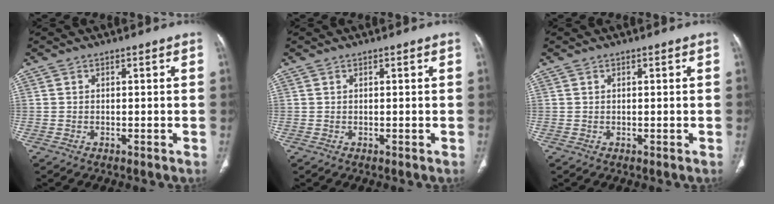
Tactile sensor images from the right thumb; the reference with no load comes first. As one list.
[{"total": 0.0}, {"total": 0.0}]